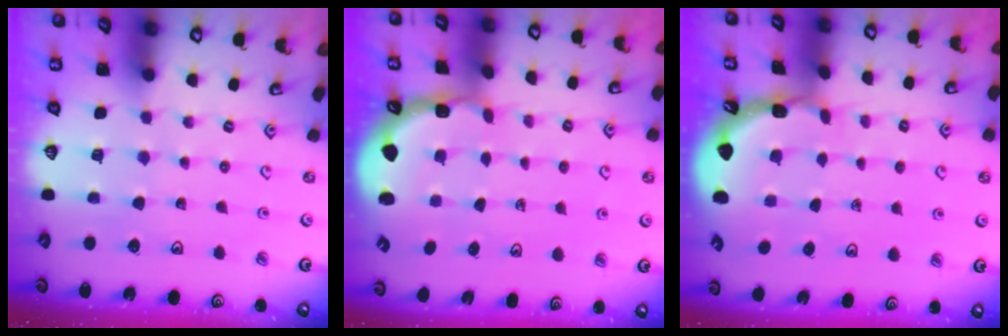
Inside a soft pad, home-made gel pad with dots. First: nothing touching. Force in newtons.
{"total": 1.2, "press": 1.1, "slide": 0.4}
{"total": 1.6, "press": 1.6, "slide": 0.1}